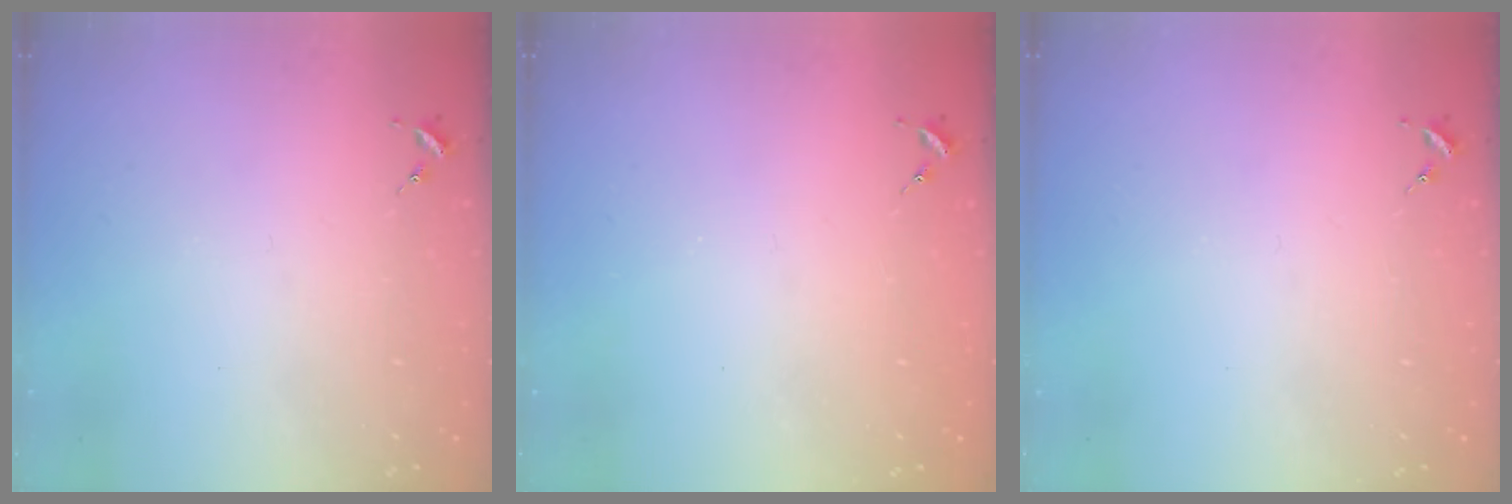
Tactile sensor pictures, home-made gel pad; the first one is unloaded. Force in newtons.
{"total": 0.8, "press": 0.8, "slide": 0.0}
{"total": 0.0}